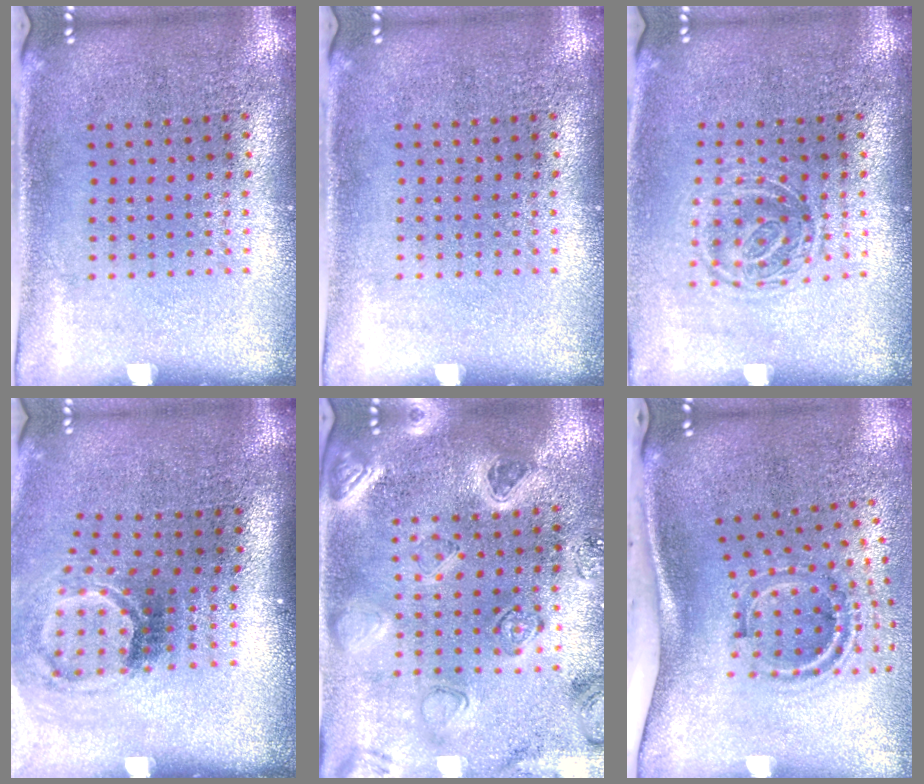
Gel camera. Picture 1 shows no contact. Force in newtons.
{"total": 0.0}
{"total": 1.3, "press": 1.1, "slide": 0.7}
{"total": 1.9, "press": 1.2, "slide": 1.4}
{"total": 2.3, "press": 2.3, "slide": 0.3}
{"total": 1.6, "press": 1.1, "slide": 1.1}